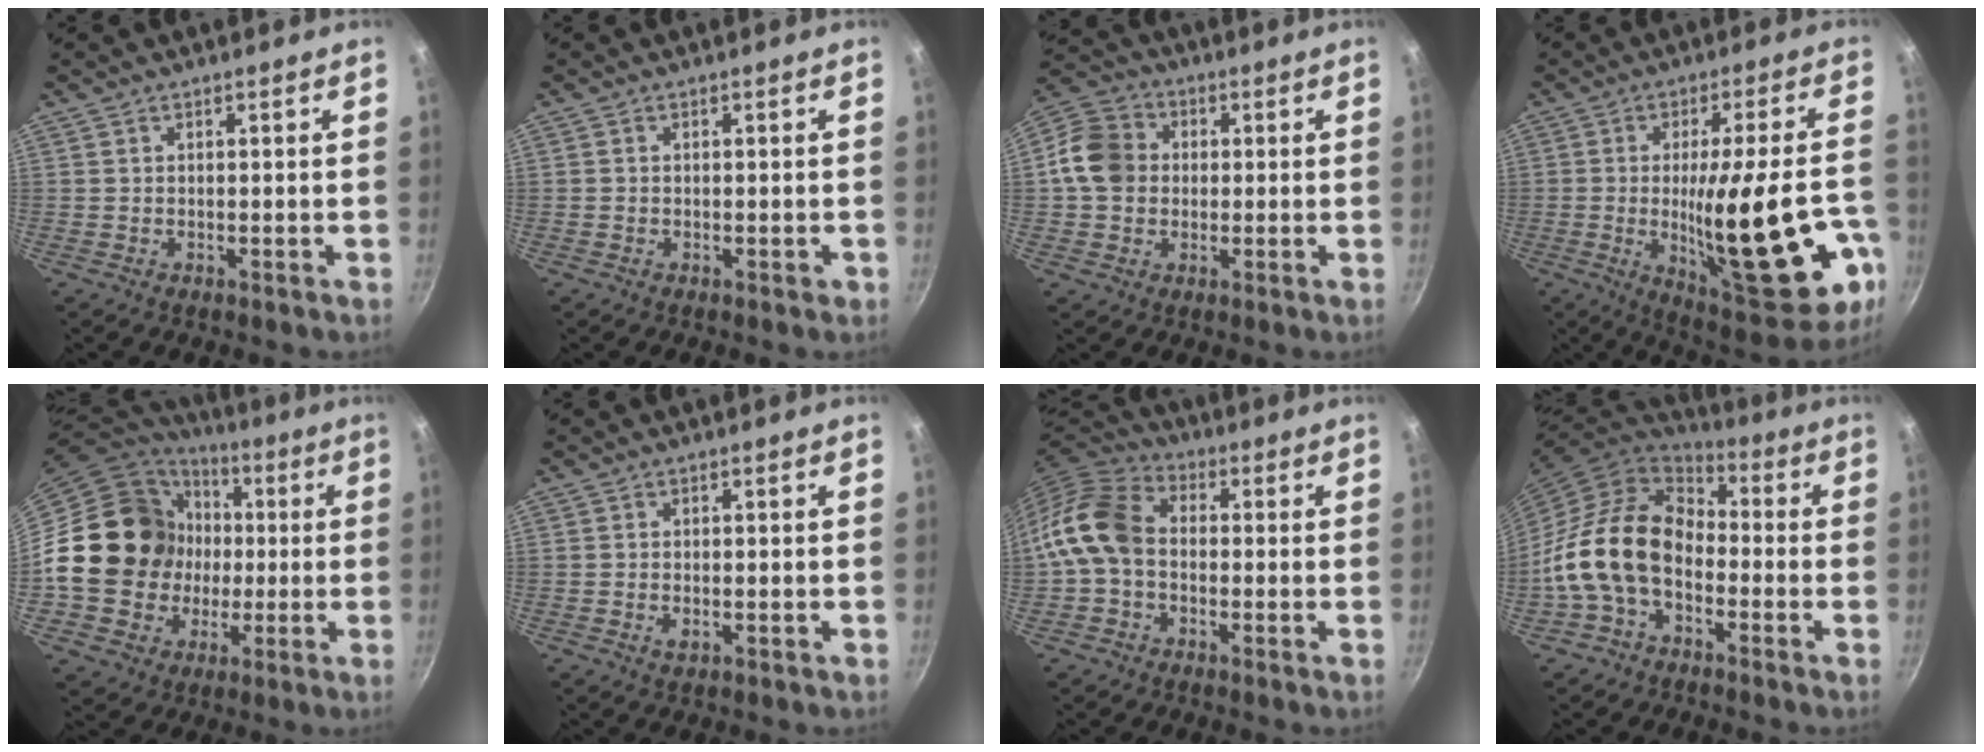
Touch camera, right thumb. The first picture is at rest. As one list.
[{"total": 0.9, "force": [-0.4, 0.6, 0.6], "torque": [-0.006, 0.003, -0.006]}, {"total": 10.4, "force": [0.3, 8.9, 5.4], "torque": [-0.075, 0.018, -0.014]}, {"total": 26.1, "force": [-6.6, 7.5, 24.1], "torque": [-0.328, 0.001, -0.074]}, {"total": 20.7, "force": [0.3, 18.3, 9.5], "torque": [-0.157, 0.030, 0.017]}, {"total": 1.8, "force": [-0.5, 1.0, 1.4], "torque": [-0.027, -0.001, -0.009]}, {"total": 11.4, "force": [-1.4, 8.4, 7.5], "torque": [-0.124, 0.032, -0.050]}, {"total": 16.6, "force": [-3.7, 11.3, 11.6], "torque": [-0.191, 0.048, -0.089]}]